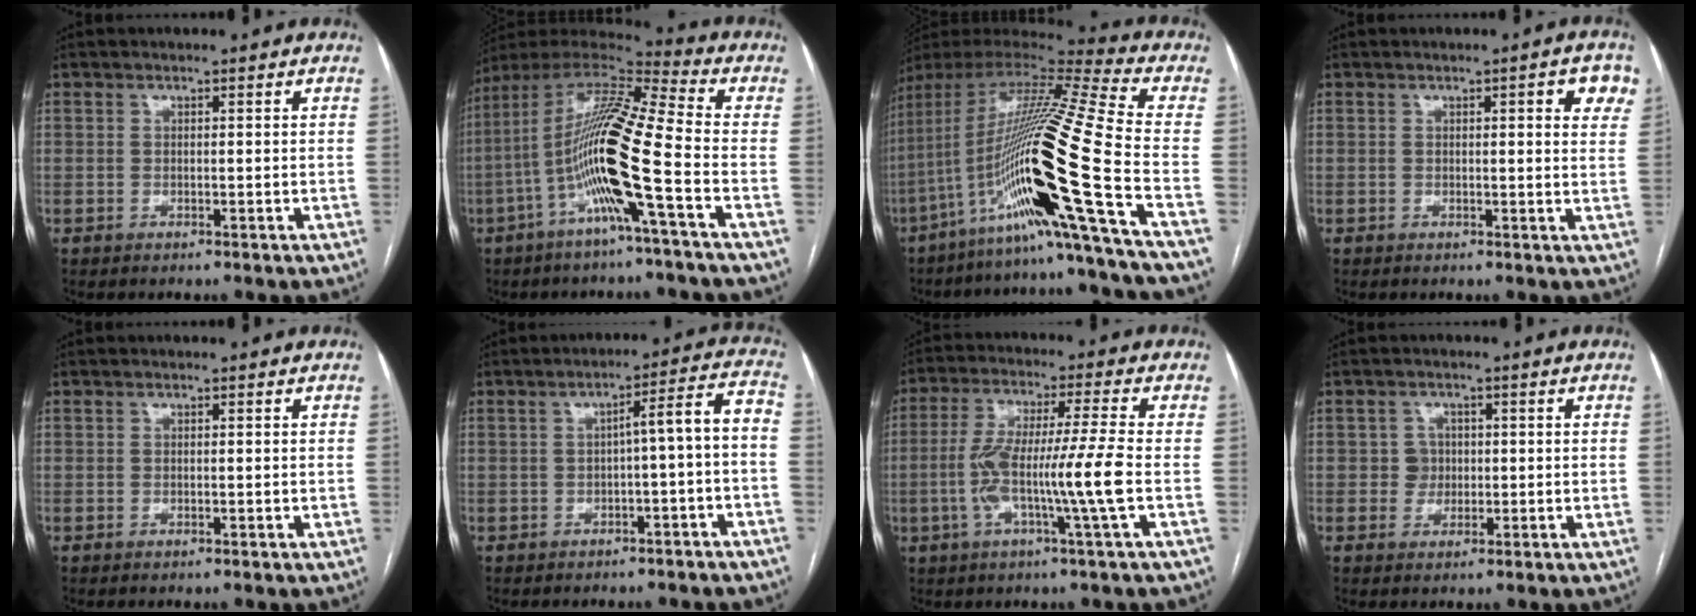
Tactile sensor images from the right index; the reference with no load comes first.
{"total": 16.6, "force": [-4.9, -0.2, 15.8], "torque": [-0.308, 0.006, -0.104]}
{"total": 24.9, "force": [-9.2, -1.6, 23.1], "torque": [-0.431, -0.022, -0.174]}
{"total": 5.0, "force": [2.1, 0.9, 4.4], "torque": [-0.040, -0.001, 0.018]}
{"total": 0.0}
{"total": 6.6, "force": [-1.6, 0.5, 6.4], "torque": [-0.080, 0.032, -0.021]}
{"total": 11.2, "force": [-2.3, -1.1, 10.9], "torque": [-0.211, 0.003, -0.048]}
{"total": 2.5, "force": [0.1, 2.4, 0.3], "torque": [0.004, 0.006, 0.001]}